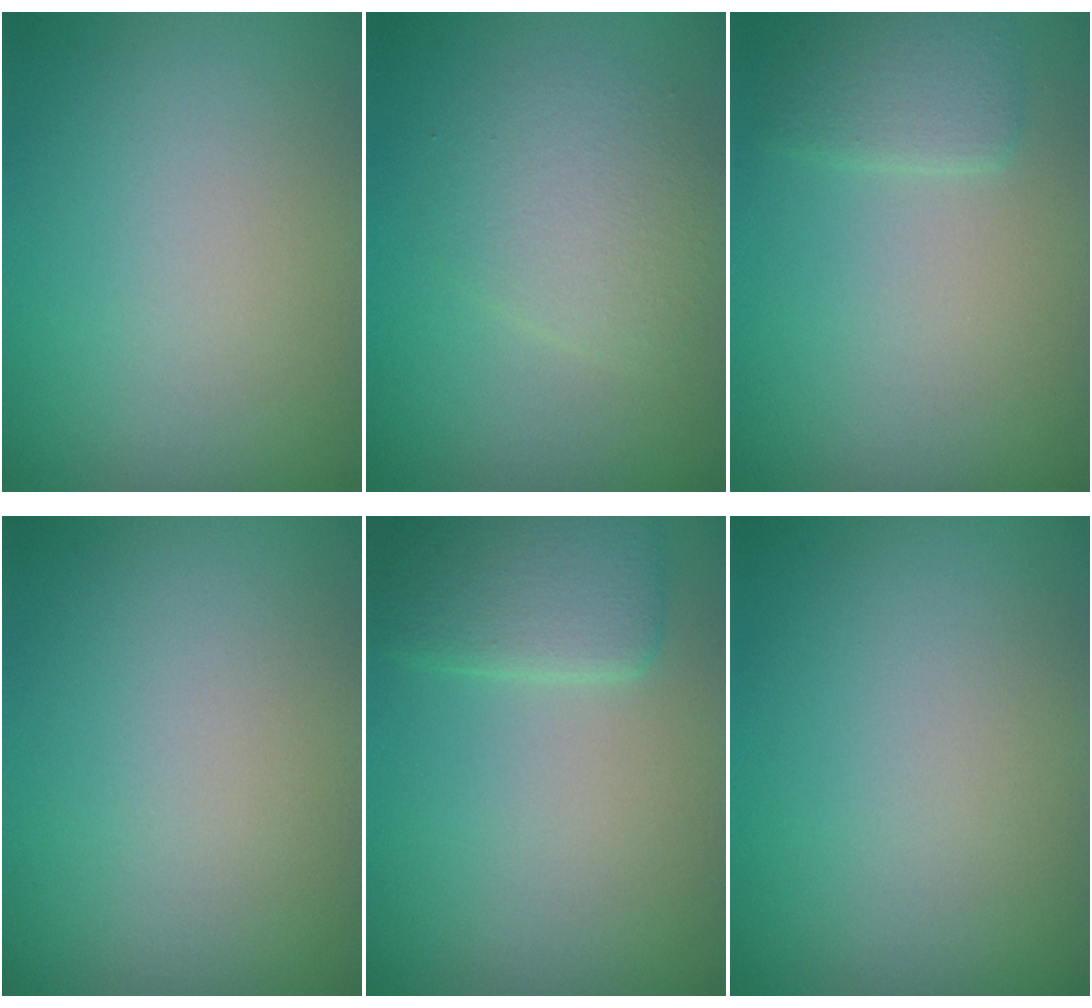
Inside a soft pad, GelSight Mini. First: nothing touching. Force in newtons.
{"total": 3.0, "press": 3.0, "slide": 0.1}
{"total": 2.0, "press": 2.0, "slide": 0.3}
{"total": 0.0}
{"total": 3.5, "press": 3.5, "slide": 0.3}
{"total": 0.0}